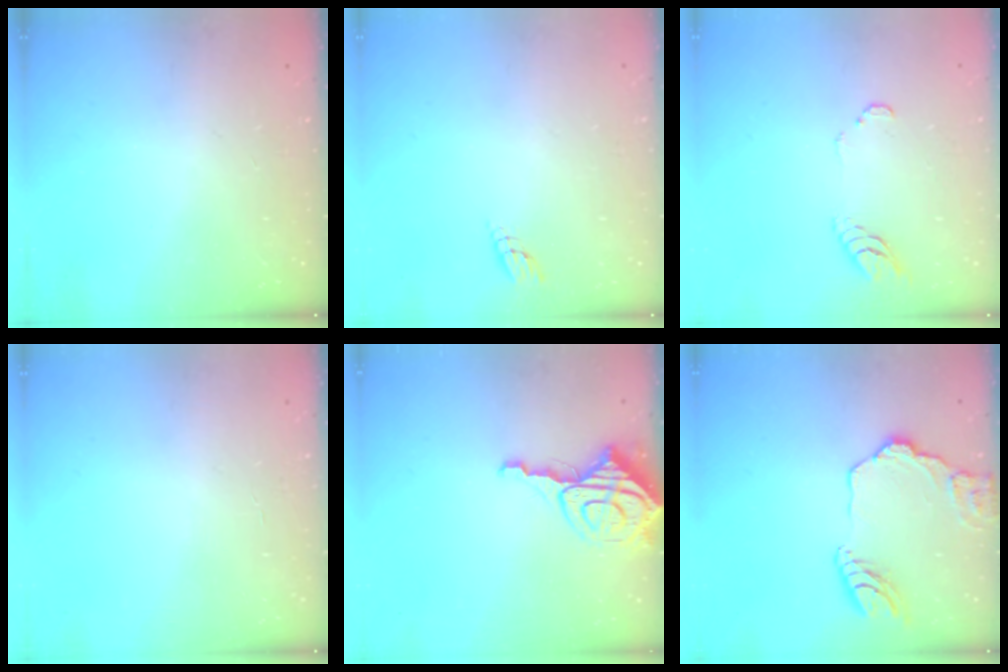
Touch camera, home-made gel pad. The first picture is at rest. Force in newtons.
{"total": 3.0, "press": 3.0, "slide": 0.3}
{"total": 5.4, "press": 5.4, "slide": 0.4}
{"total": 0.9, "press": 0.9, "slide": 0.1}
{"total": 9.3, "press": 9.3, "slide": 0.9}
{"total": 14.6, "press": 14.5, "slide": 1.6}